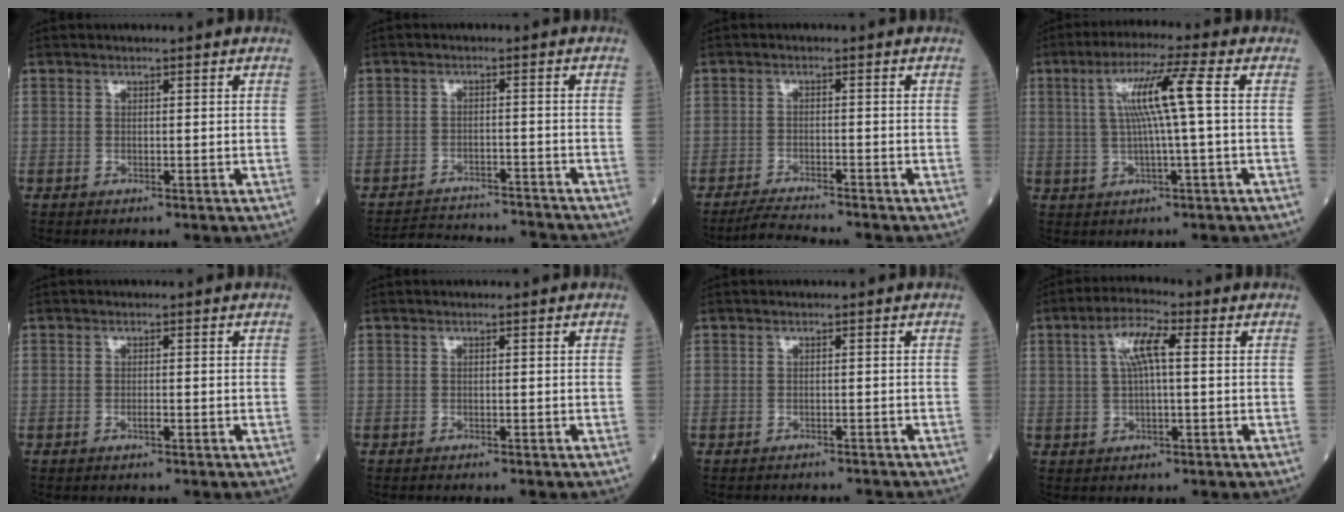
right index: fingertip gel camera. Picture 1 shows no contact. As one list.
[{"total": 10.4, "force": [-10.3, 0.9, 1.1], "torque": [-0.020, 0.008, -0.148]}, {"total": 4.2, "force": [-4.0, -0.9, 1.0], "torque": [-0.025, -0.021, -0.072]}, {"total": 8.2, "force": [1.2, -1.0, 8.0], "torque": [-0.153, 0.011, 0.024]}, {"total": 0.7, "force": [-0.3, 0.1, 0.6], "torque": [-0.013, 0.001, -0.005]}, {"total": 0.0}, {"total": 4.2, "force": [-3.9, 1.2, 0.6], "torque": [0.000, -0.005, -0.049]}, {"total": 6.0, "force": [1.3, 1.3, 5.7], "torque": [-0.115, 0.020, 0.024]}]